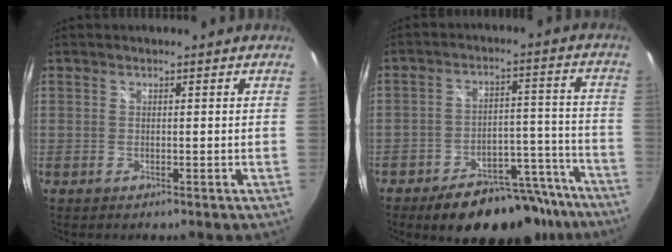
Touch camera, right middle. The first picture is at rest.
{"total": 18.6, "force": [-14.9, 8.2, 7.5], "torque": [-0.118, 0.034, -0.184]}